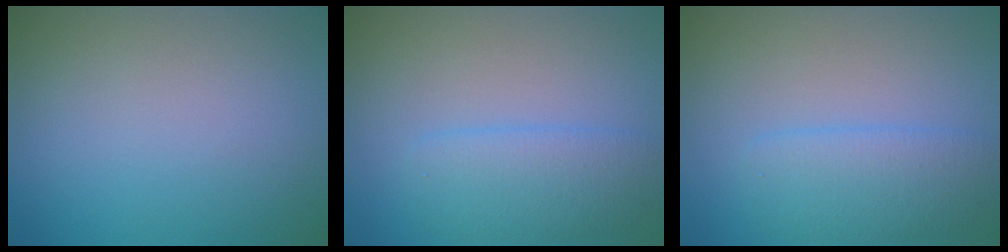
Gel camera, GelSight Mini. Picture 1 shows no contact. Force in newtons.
{"total": 3.4, "press": 3.4, "slide": 0.1}
{"total": 3.4, "press": 3.4, "slide": 0.1}